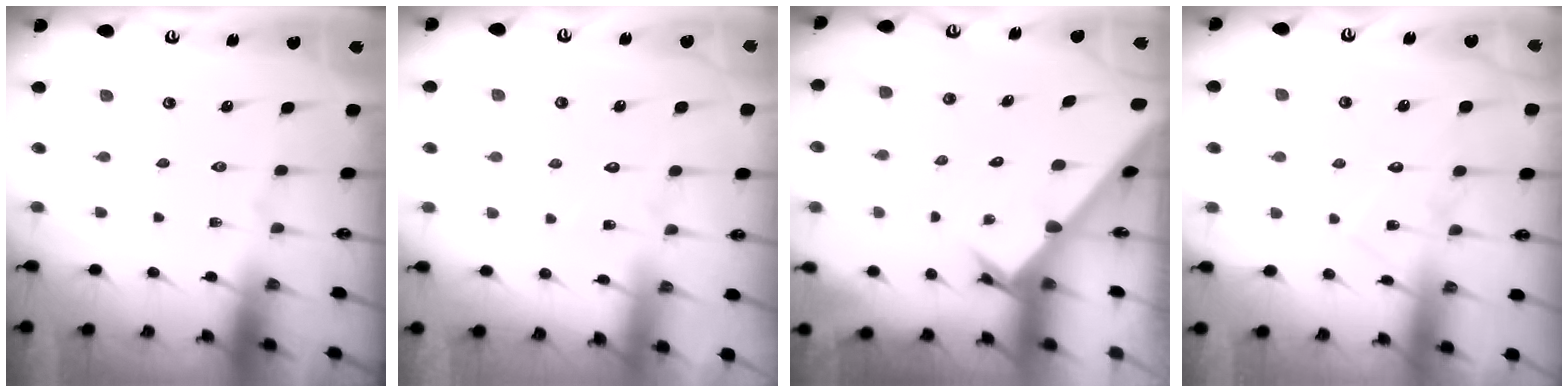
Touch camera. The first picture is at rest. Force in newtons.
{"total": 5.5, "press": 5.5, "slide": 0.5}
{"total": 2.7, "press": 2.7, "slide": 0.3}
{"total": 8.2, "press": 8.2, "slide": 0.7}